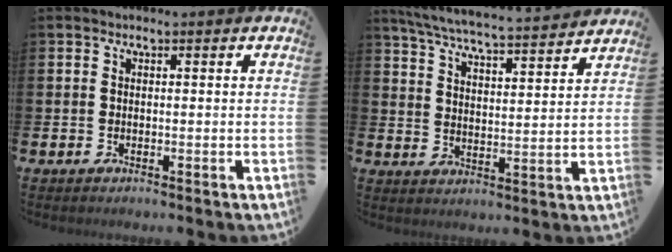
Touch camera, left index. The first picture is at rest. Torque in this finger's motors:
{"motor_torque": [0.91, -1.23, 0.21, 0.12]}